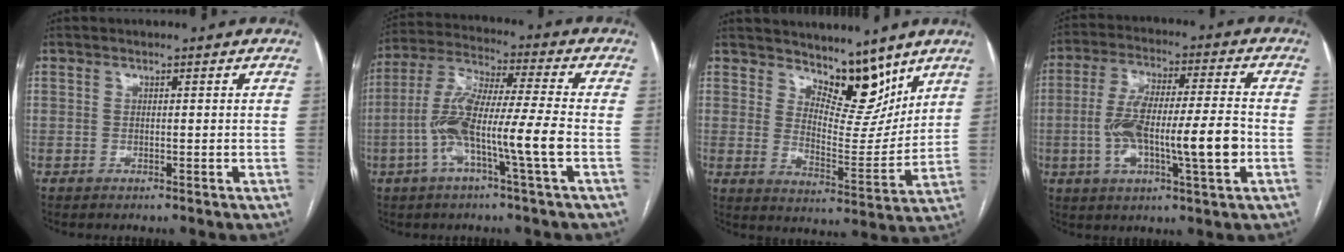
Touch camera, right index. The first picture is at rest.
{"total": 12.7, "force": [-3.6, 0.2, 12.2], "torque": [-0.248, 0.010, -0.076]}
{"total": 10.3, "force": [7.8, 4.0, 5.4], "torque": [-0.074, -0.016, 0.135]}
{"total": 14.4, "force": [-2.7, 2.3, 13.9], "torque": [-0.255, 0.012, -0.045]}